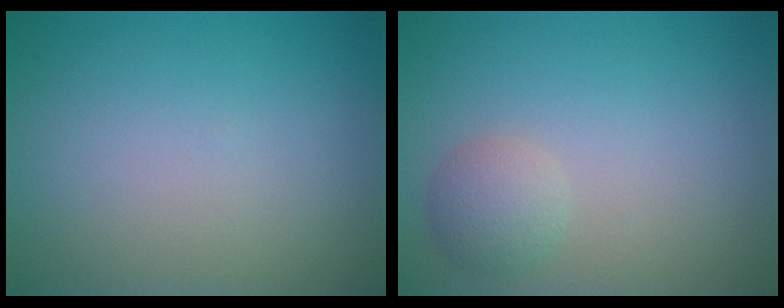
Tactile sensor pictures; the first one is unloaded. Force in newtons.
{"total": 2.1, "press": 2.1, "slide": 0.0}